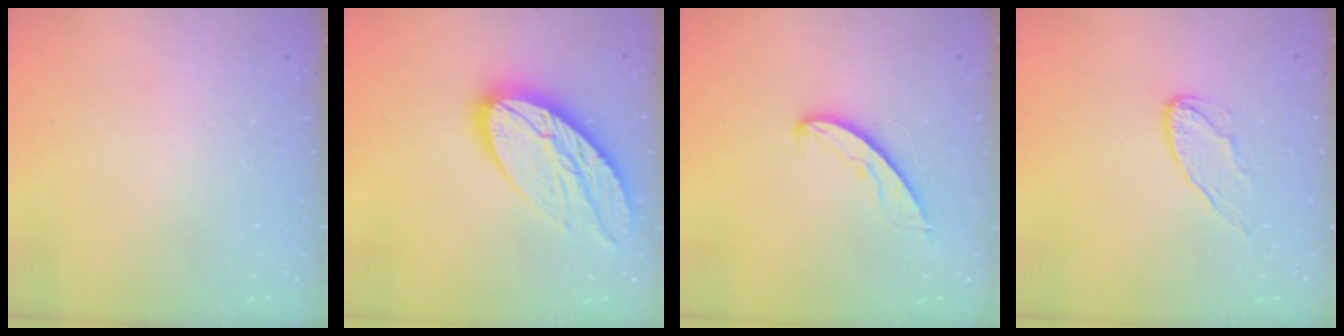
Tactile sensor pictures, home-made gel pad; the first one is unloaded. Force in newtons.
{"total": 16.4, "press": 16.3, "slide": 1.1}
{"total": 6.1, "press": 6.1, "slide": 0.5}
{"total": 6.8, "press": 6.8, "slide": 0.2}